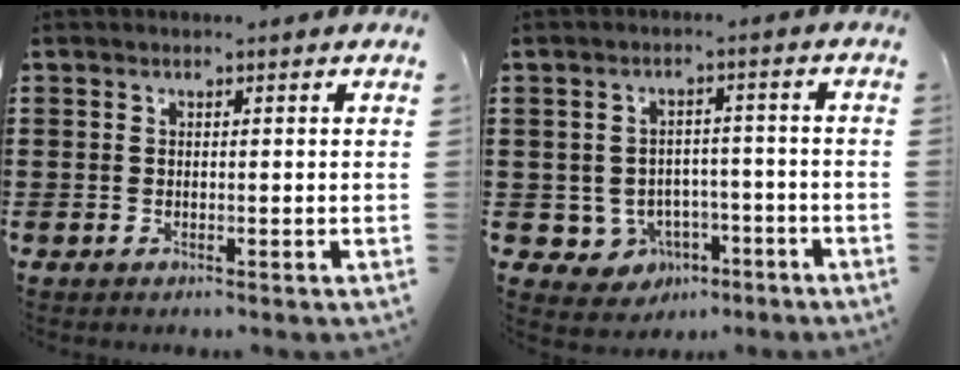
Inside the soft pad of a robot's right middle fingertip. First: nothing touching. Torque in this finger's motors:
{"motor_torque": [0.17, 0.08, 0.17, 0.00]}